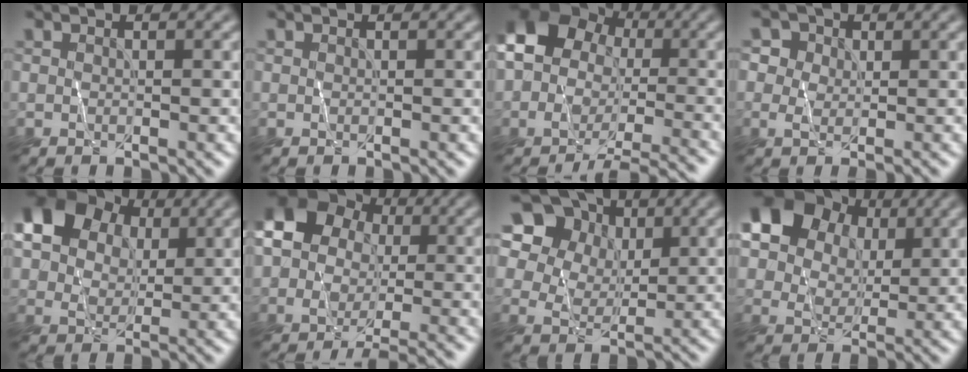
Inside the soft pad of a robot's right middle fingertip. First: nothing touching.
{"total": 0.0}
{"total": 11.1, "force": [-3.7, 8.8, 5.5], "torque": [-0.077, 0.005, -0.079]}
{"total": 3.2, "force": [1.0, 2.6, 1.7], "torque": [-0.017, 0.015, -0.007]}
{"total": 12.5, "force": [5.0, 8.9, 7.2], "torque": [-0.135, 0.037, 0.081]}
{"total": 11.4, "force": [-2.7, 9.5, 5.6], "torque": [-0.074, 0.026, -0.074]}
{"total": 15.4, "force": [7.5, 11.9, 6.2], "torque": [-0.178, 0.041, 0.142]}
{"total": 13.4, "force": [5.8, 10.0, 6.8], "torque": [-0.144, 0.036, 0.110]}